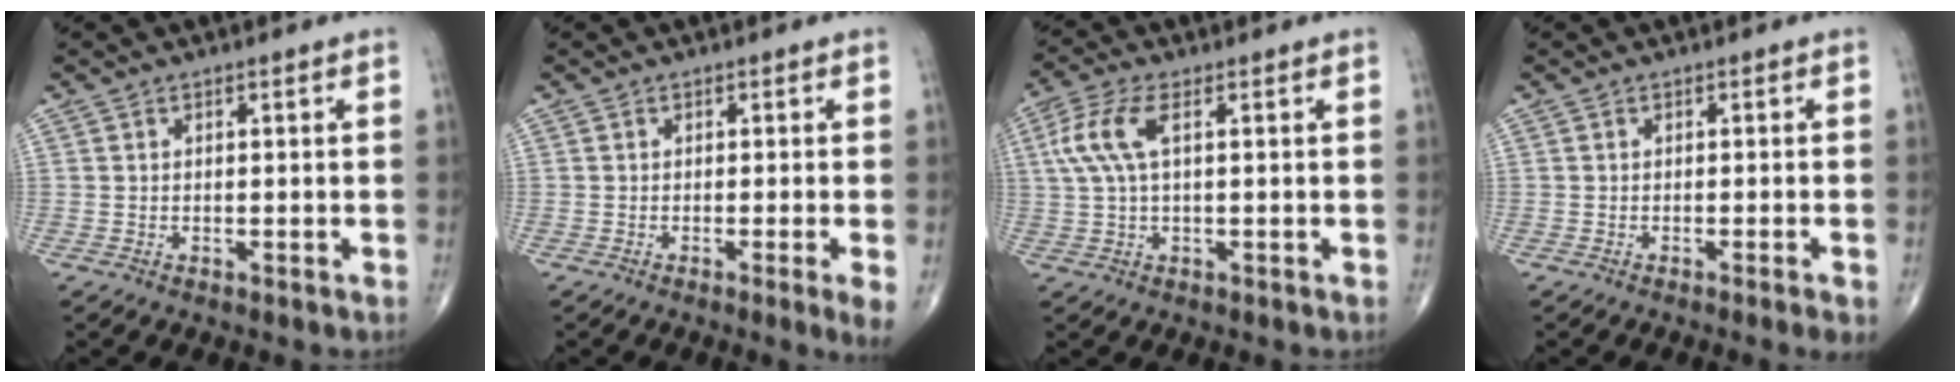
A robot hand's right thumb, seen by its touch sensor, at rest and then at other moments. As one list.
[{"total": 3.0, "force": [-1.0, -0.2, 2.9], "torque": [-0.046, -0.012, -0.019]}, {"total": 7.1, "force": [1.7, 2.6, 6.3], "torque": [-0.165, 0.020, 0.036]}, {"total": 3.0, "force": [-1.9, -0.1, 2.3], "torque": [-0.034, -0.003, -0.025]}]